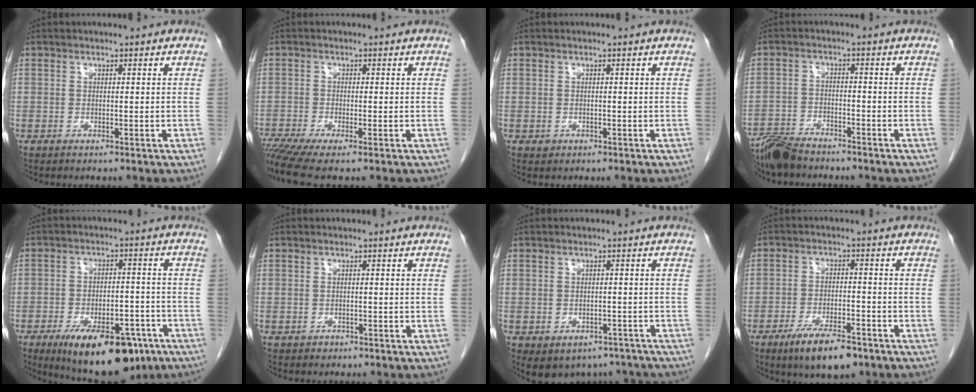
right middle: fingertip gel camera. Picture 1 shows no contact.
{"total": 6.0, "force": [-4.1, 0.6, 4.3], "torque": [-0.079, -0.011, -0.076]}
{"total": 0.6, "force": [-0.2, 0.6, 0.1], "torque": [-0.002, 0.002, -0.002]}
{"total": 6.0, "force": [-5.5, 1.5, 1.6], "torque": [-0.030, -0.015, -0.104]}
{"total": 15.4, "force": [-9.6, 6.5, 10.2], "torque": [-0.129, 0.002, -0.136]}
{"total": 0.6, "force": [-0.4, 0.5, 0.0], "torque": [-0.006, 0.002, -0.005]}
{"total": 7.8, "force": [-5.7, 4.9, 2.0], "torque": [-0.019, 0.013, -0.064]}
{"total": 8.4, "force": [-5.6, 2.5, 5.7], "torque": [-0.097, -0.008, -0.090]}